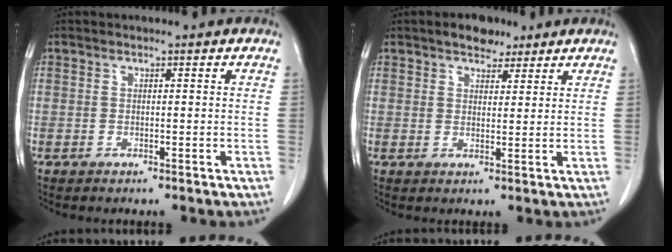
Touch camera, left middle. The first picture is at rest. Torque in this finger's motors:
{"motor_torque": [0.24, -0.21, 0.00, 0.02]}